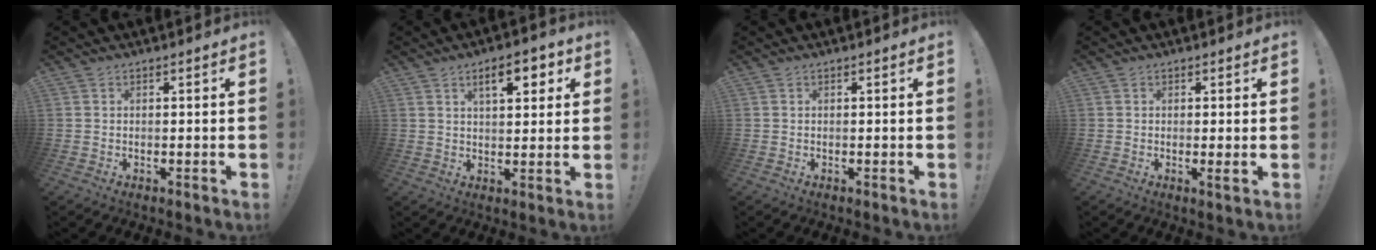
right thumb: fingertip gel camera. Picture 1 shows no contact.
{"total": 8.6, "force": [3.8, 3.4, 6.9], "torque": [-0.091, -0.006, 0.059]}
{"total": 0.0}
{"total": 2.0, "force": [0.3, -0.3, 1.9], "torque": [-0.025, -0.007, 0.003]}